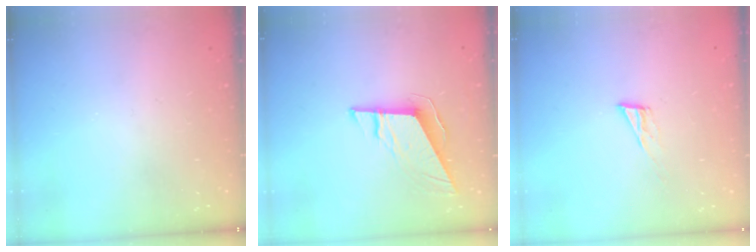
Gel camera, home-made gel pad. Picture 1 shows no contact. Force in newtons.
{"total": 9.9, "press": 9.7, "slide": 2.0}
{"total": 5.9, "press": 5.8, "slide": 0.7}